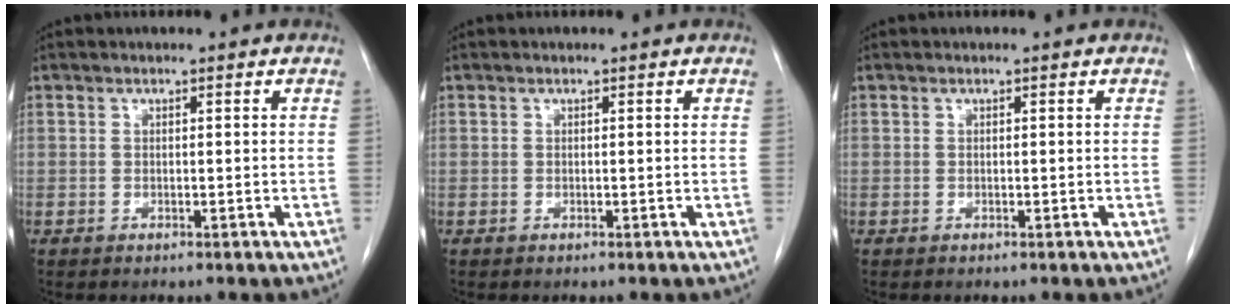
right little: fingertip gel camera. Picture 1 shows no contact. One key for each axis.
{"total": 0.0}
{"total": 0.0}